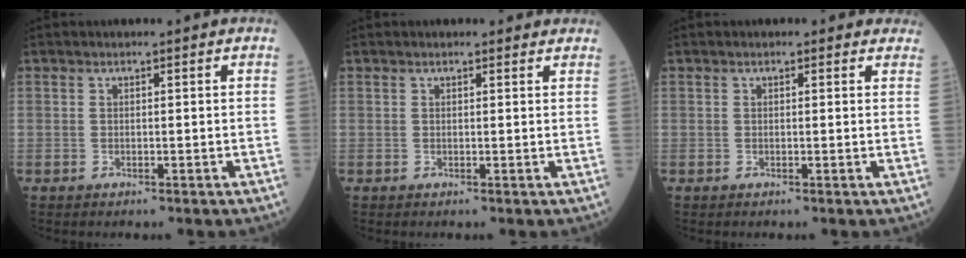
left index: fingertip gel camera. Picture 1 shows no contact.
{"total": 2.2, "force": [1.9, 0.8, 0.7], "torque": [-0.006, 0.011, 0.015]}
{"total": 1.7, "force": [1.3, 0.9, 0.4], "torque": [0.004, 0.001, 0.000]}